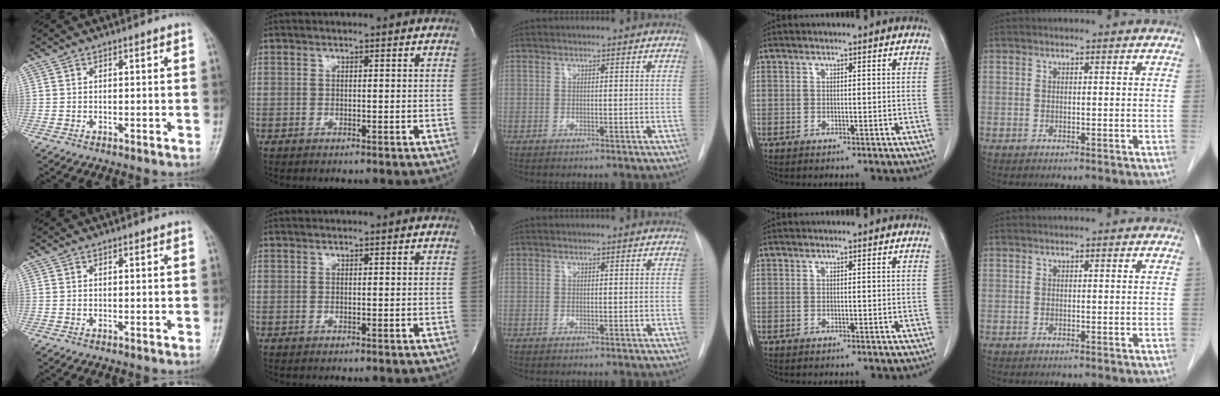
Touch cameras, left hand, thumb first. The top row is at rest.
{}